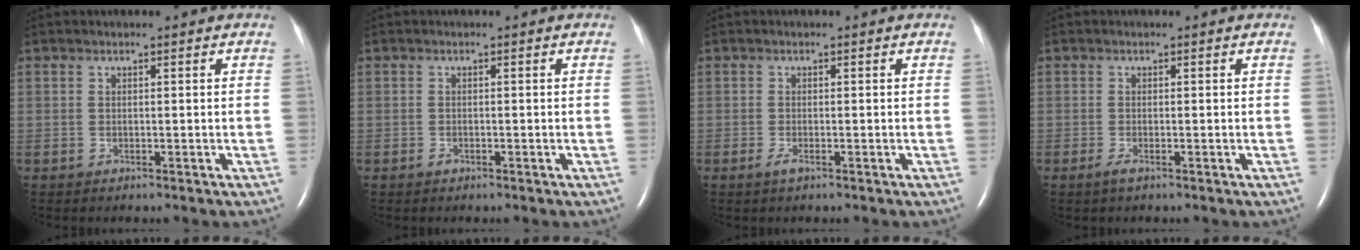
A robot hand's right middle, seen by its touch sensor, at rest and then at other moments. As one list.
[{"total": 0.6, "force": [-0.4, 0.3, 0.3], "torque": [-0.005, 0.001, -0.007]}, {"total": 1.1, "force": [-0.7, 0.2, 0.9], "torque": [-0.019, -0.002, -0.014]}, {"total": 1.0, "force": [-0.7, 0.1, 0.8], "torque": [-0.019, -0.003, -0.016]}]